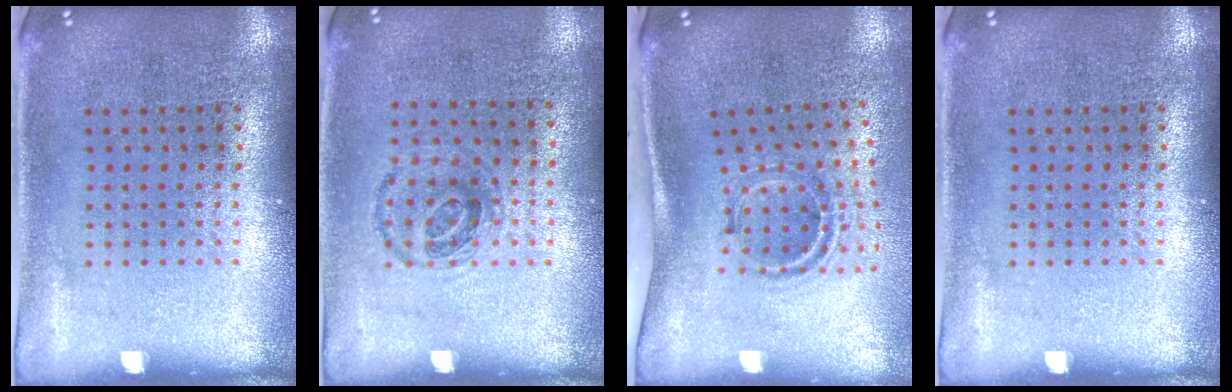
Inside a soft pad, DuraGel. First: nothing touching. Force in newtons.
{"total": 0.9, "press": 0.8, "slide": 0.5}
{"total": 1.2, "press": 1.0, "slide": 0.7}
{"total": 0.0}